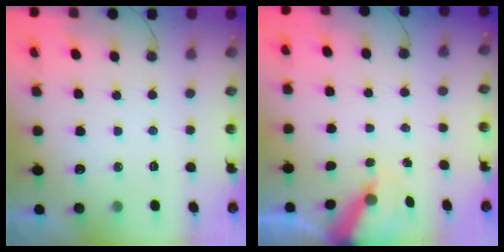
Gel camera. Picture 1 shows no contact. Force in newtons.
{"total": 6.0, "press": 6.0, "slide": 0.5}